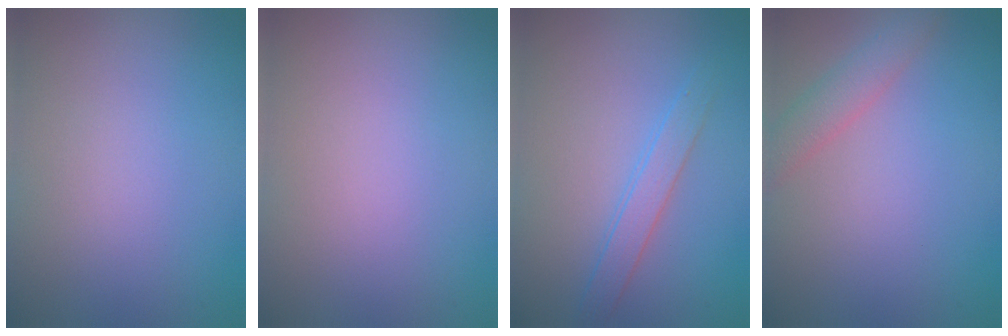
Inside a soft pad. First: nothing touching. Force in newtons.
{"total": 0.0}
{"total": 1.9, "press": 1.9, "slide": 0.2}
{"total": 2.5, "press": 2.5, "slide": 0.1}